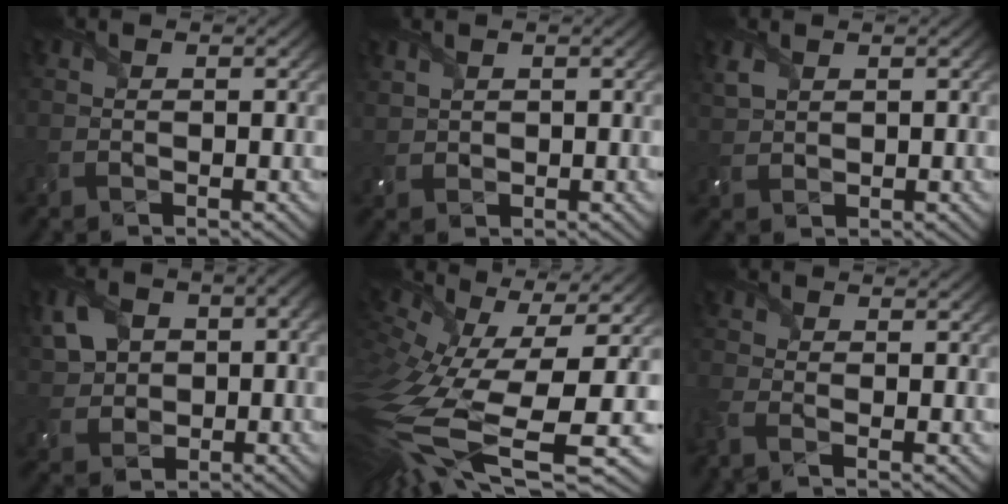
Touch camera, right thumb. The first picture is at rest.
{"total": 1.8, "force": [1.2, 1.1, 0.7], "torque": [-0.025, 0.001, 0.032]}
{"total": 2.3, "force": [1.4, 1.4, 1.2], "torque": [-0.040, -0.001, 0.034]}
{"total": 8.2, "force": [1.8, 5.9, 5.4], "torque": [-0.138, 0.003, 0.033]}
{"total": 16.5, "force": [-3.7, 7.4, 14.3], "torque": [-0.343, -0.051, -0.040]}
{"total": 2.8, "force": [-2.1, 1.1, 1.6], "torque": [-0.047, -0.010, -0.053]}